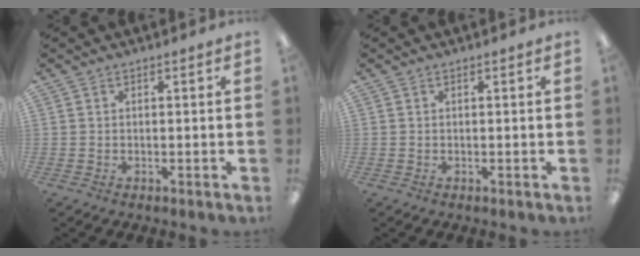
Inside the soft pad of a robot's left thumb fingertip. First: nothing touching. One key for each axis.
{"total": 0.0}